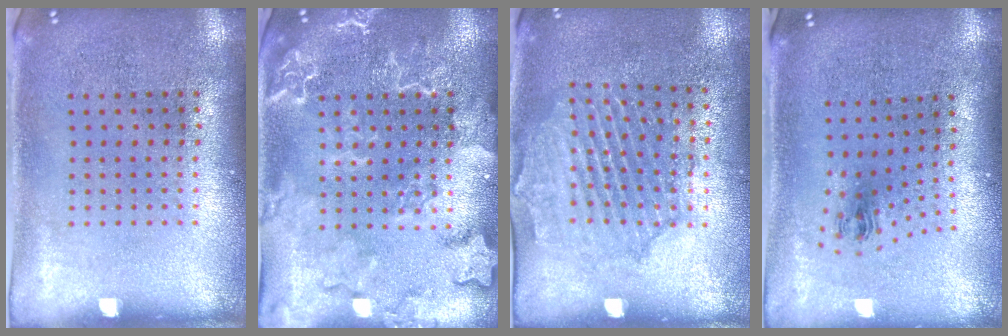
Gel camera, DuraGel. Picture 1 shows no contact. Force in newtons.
{"total": 2.3, "press": 2.3, "slide": 0.2}
{"total": 1.6, "press": 1.6, "slide": 0.2}
{"total": 1.0, "press": 0.5, "slide": 0.9}